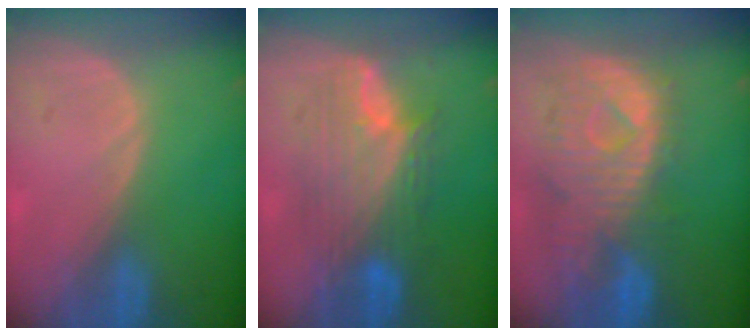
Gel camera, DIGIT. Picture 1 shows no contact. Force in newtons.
{"total": 8.7, "press": 8.7, "slide": 0.3}
{"total": 11.5, "press": 9.9, "slide": 5.8}